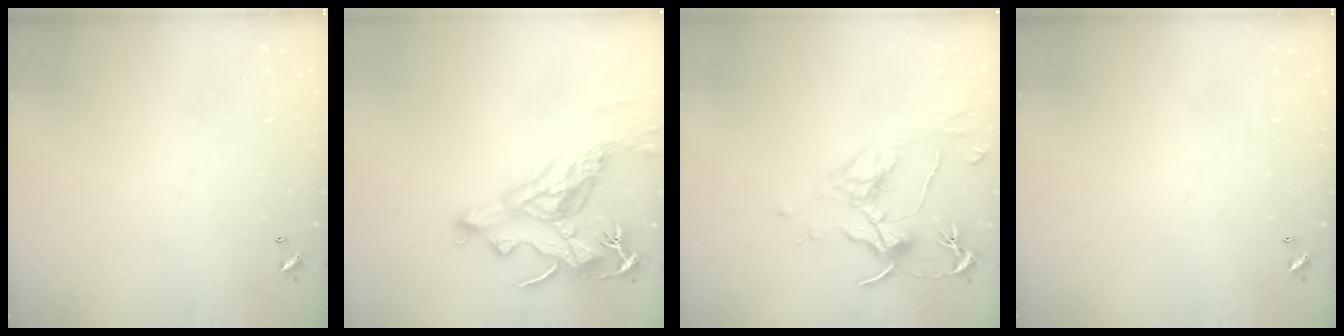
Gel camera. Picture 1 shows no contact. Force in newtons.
{"total": 8.1, "press": 8.0, "slide": 1.4}
{"total": 1.7, "press": 1.4, "slide": 0.9}
{"total": 0.0}